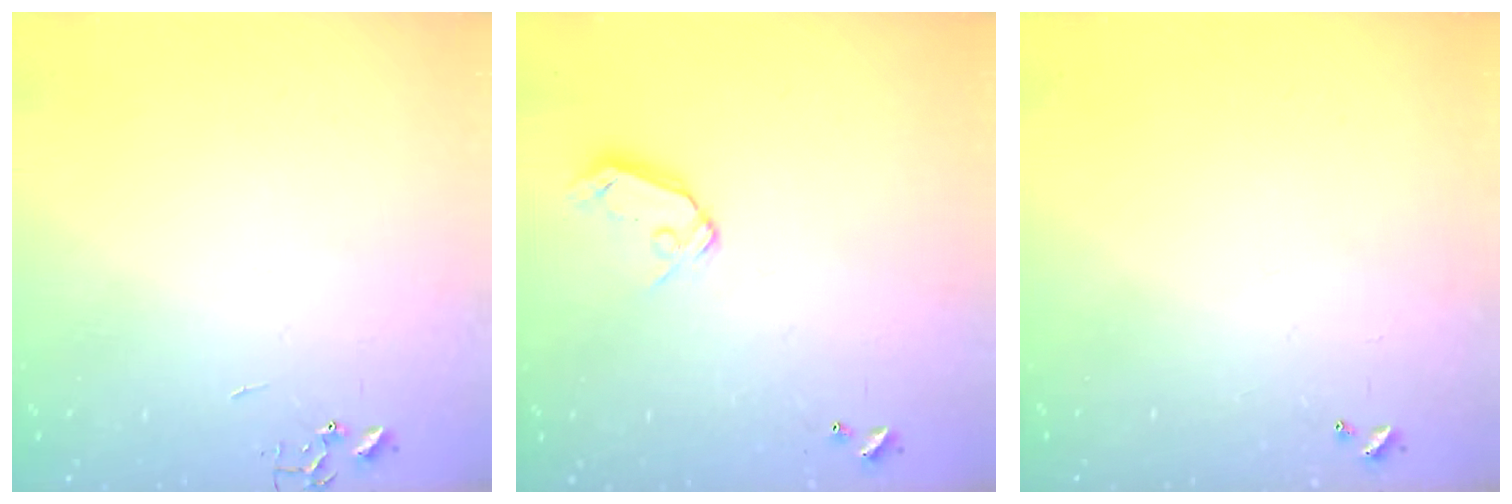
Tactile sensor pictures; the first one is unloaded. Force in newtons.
{"total": 8.0, "press": 8.0, "slide": 1.0}
{"total": 0.0}